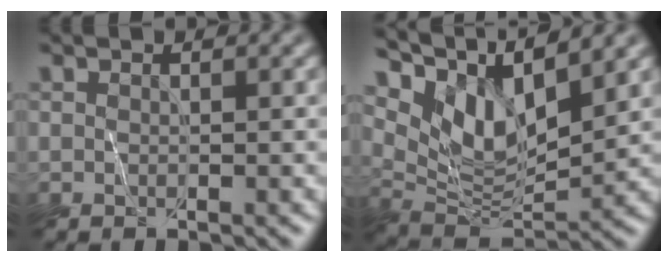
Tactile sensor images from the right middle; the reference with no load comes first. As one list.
[{"total": 7.4, "force": [5.2, 2.0, 4.8], "torque": [-0.096, -0.003, 0.098]}]